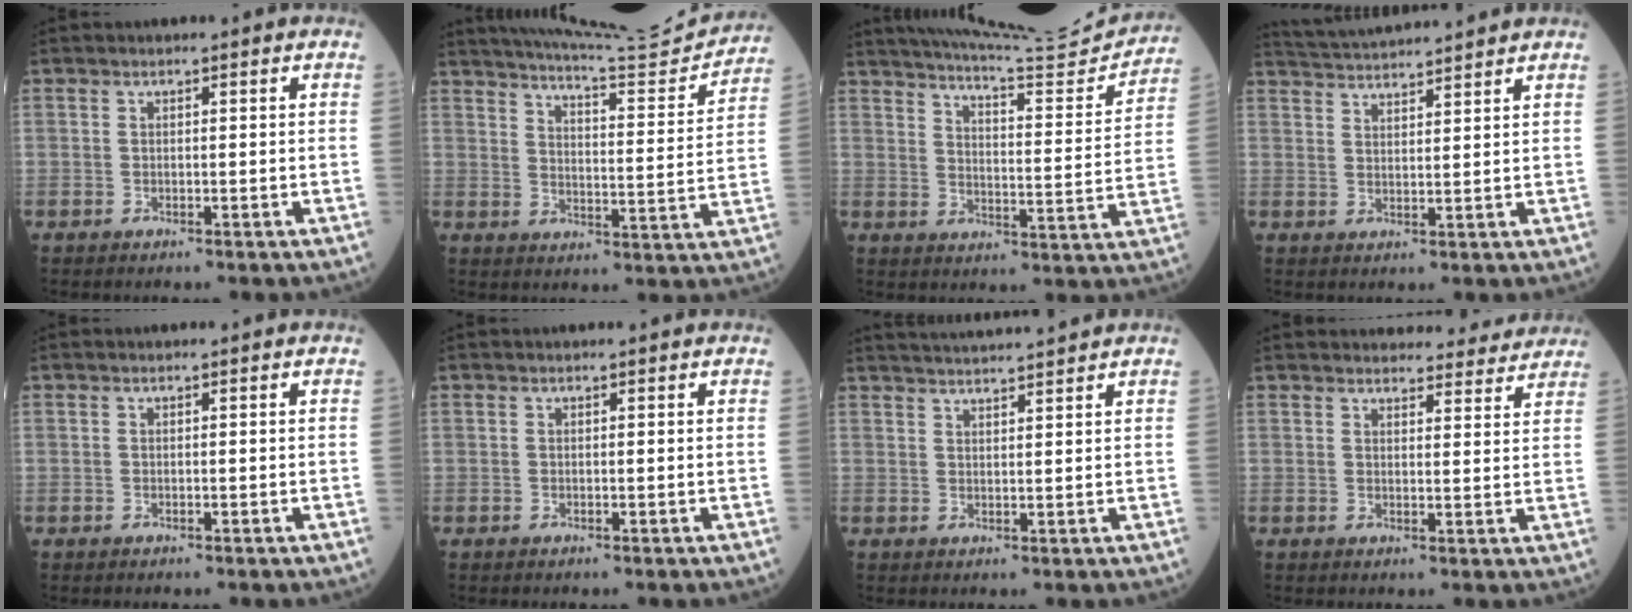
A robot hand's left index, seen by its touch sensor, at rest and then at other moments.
{"total": 17.0, "force": [16.4, -0.6, 4.5], "torque": [-0.077, -0.056, 0.220]}
{"total": 18.5, "force": [17.7, -0.2, 5.1], "torque": [-0.086, -0.060, 0.234]}
{"total": 10.2, "force": [9.8, -0.3, 2.8], "torque": [-0.061, 0.027, 0.154]}
{"total": 0.0}
{"total": 0.6, "force": [0.6, -0.1, 0.1], "torque": [-0.008, -0.002, 0.007]}
{"total": 9.2, "force": [8.7, -0.7, 2.9], "torque": [-0.051, 0.019, 0.130]}
{"total": 13.6, "force": [13.0, 2.8, 2.8], "torque": [-0.009, 0.010, 0.146]}